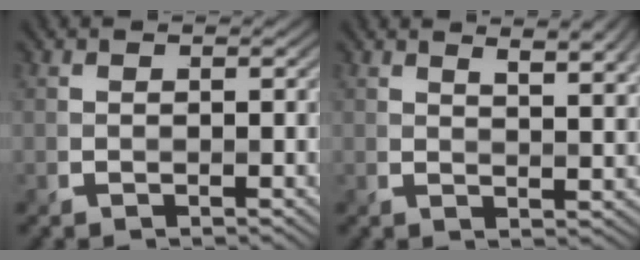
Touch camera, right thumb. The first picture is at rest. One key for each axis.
{"total": 5.7, "fx": 3.5, "fy": 1.5, "fz": 4.2, "tx": -0.062, "ty": 0.004, "tz": 0.056}